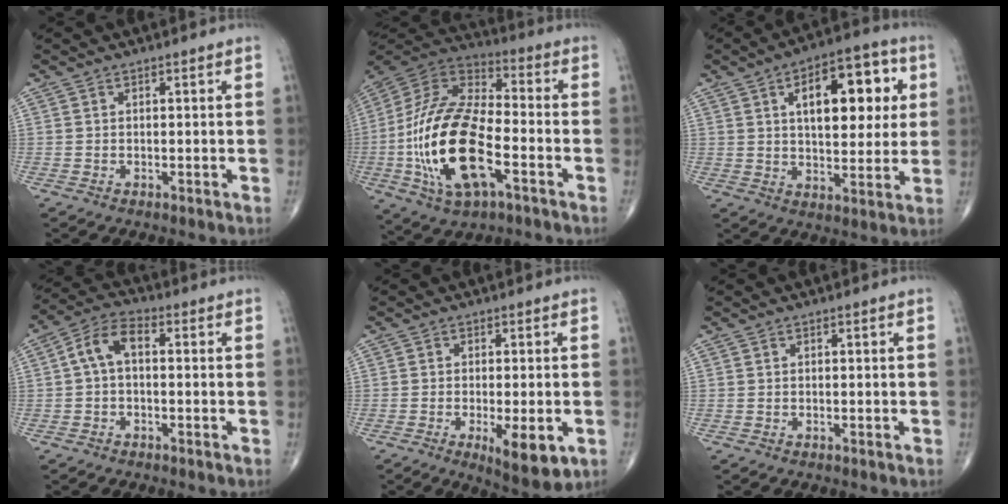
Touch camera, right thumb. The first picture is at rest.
{"total": 23.6, "force": [-6.1, 11.0, 20.0], "torque": [-0.408, 0.023, -0.107]}
{"total": 17.1, "force": [4.7, 8.5, 14.1], "torque": [-0.159, 0.003, 0.066]}
{"total": 6.6, "force": [0.2, 3.7, 5.4], "torque": [-0.101, 0.026, -0.007]}
{"total": 8.4, "force": [-2.7, 2.6, 7.5], "torque": [-0.106, -0.017, -0.036]}
{"total": 0.0}